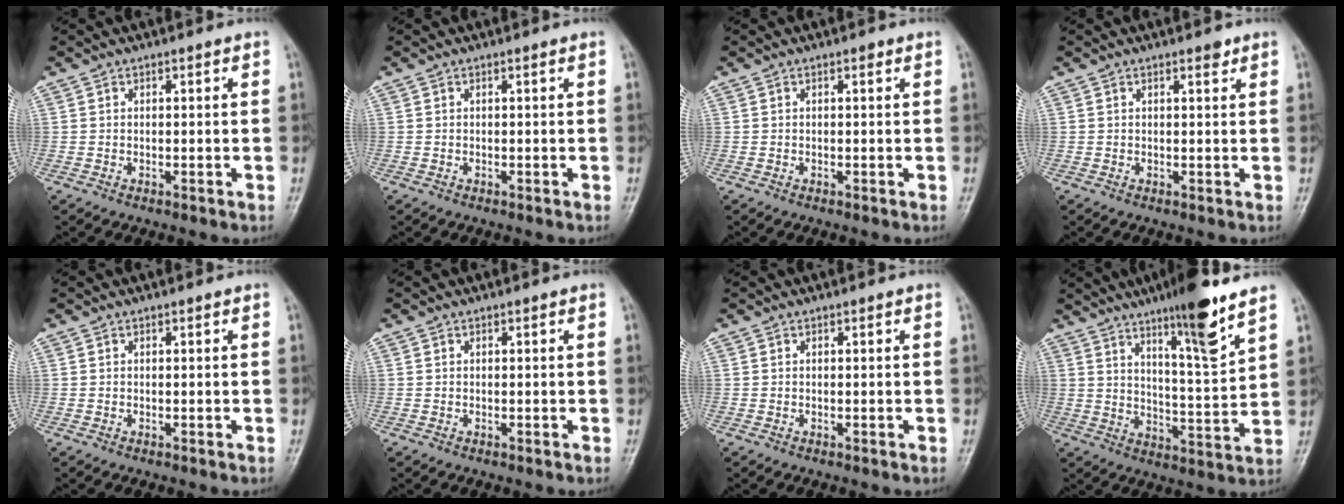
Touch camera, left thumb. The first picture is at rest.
{"total": 0.0}
{"total": 0.5, "force": [0.2, 0.3, 0.3], "torque": [-0.001, 0.001, 0.000]}
{"total": 1.3, "force": [0.9, 0.5, 0.8], "torque": [-0.007, -0.004, 0.011]}
{"total": 0.0}
{"total": 0.0}
{"total": 0.0}
{"total": 13.7, "force": [8.9, 1.5, 10.2], "torque": [-0.155, -0.058, 0.146]}